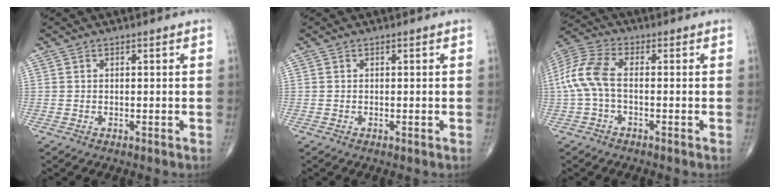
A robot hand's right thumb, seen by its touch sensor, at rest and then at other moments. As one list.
[{"total": 0.0}, {"total": 8.5, "force": [-0.8, 4.1, 7.4], "torque": [-0.179, 0.025, -0.023]}]